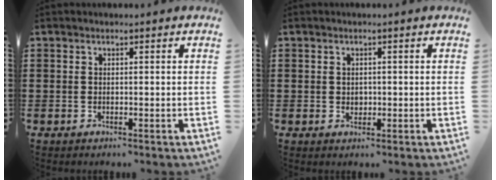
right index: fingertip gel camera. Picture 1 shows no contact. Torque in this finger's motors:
{"motor_torque": [2.14, 0.00, 0.07, 0.03]}